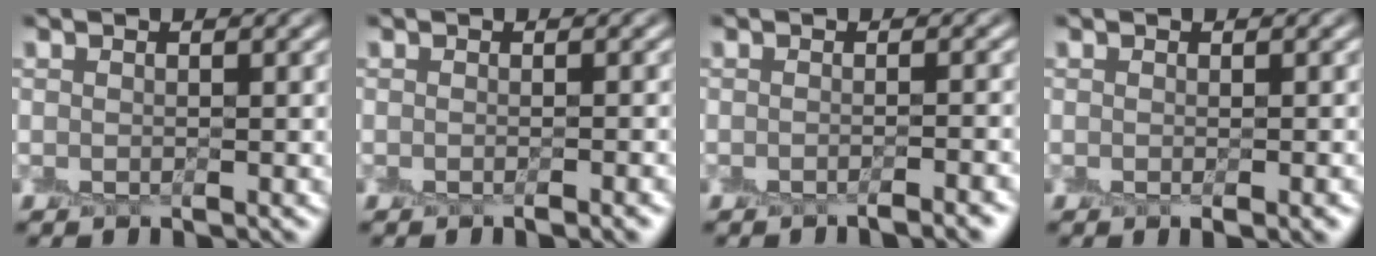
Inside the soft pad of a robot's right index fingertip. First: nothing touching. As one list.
[{"total": 1.8, "force": [-1.2, 0.2, 1.3], "torque": [-0.008, -0.005, -0.012]}, {"total": 2.5, "force": [-1.9, 0.2, 1.5], "torque": [-0.008, 0.000, -0.027]}, {"total": 1.7, "force": [-0.8, 0.1, 1.5], "torque": [-0.023, -0.009, -0.010]}]